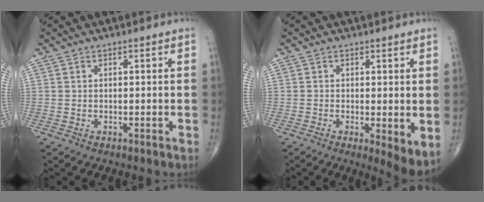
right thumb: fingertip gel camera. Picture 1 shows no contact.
{"total": 5.4, "force": [-0.6, 1.4, 5.2], "torque": [-0.081, -0.018, -0.011]}